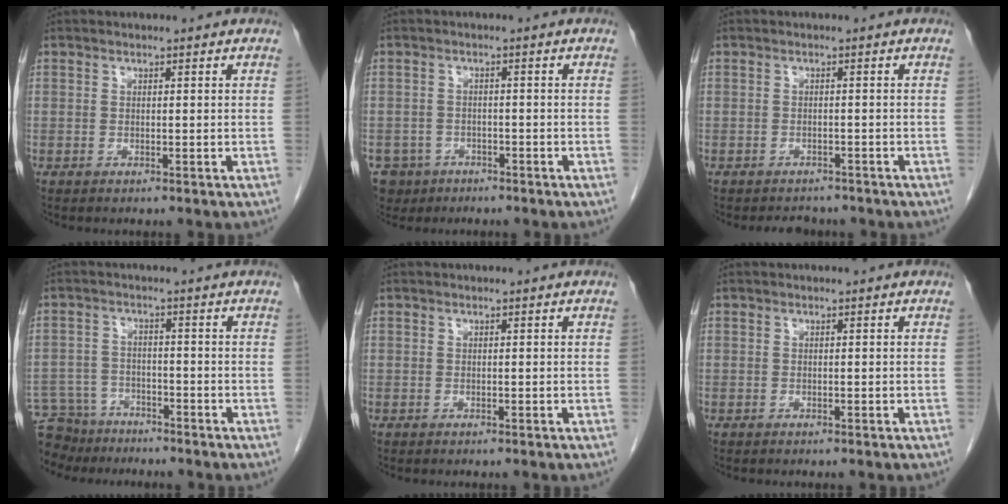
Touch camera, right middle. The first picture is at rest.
{"total": 5.7, "force": [-3.6, 4.4, 0.4], "torque": [-0.013, 0.006, -0.055]}
{"total": 3.2, "force": [-2.8, 1.4, 0.2], "torque": [-0.005, 0.000, -0.040]}
{"total": 9.2, "force": [-8.0, 4.4, 1.1], "torque": [-0.030, -0.002, -0.127]}
{"total": 0.0}
{"total": 0.0}